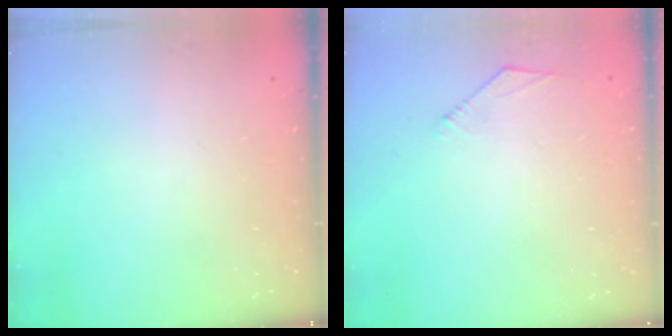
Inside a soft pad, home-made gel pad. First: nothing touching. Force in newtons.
{"total": 3.0, "press": 2.9, "slide": 0.7}